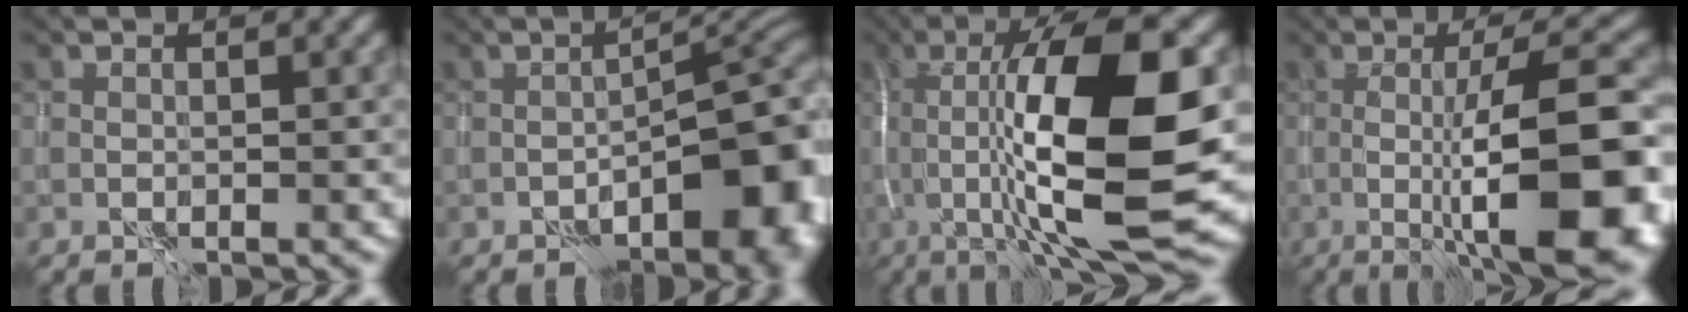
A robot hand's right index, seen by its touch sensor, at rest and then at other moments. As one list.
[{"total": 10.6, "force": [-4.2, 4.9, 8.5], "torque": [-0.074, 0.008, -0.063]}, {"total": 14.2, "force": [-0.5, 2.9, 13.9], "torque": [-0.218, 0.010, -0.009]}, {"total": 12.5, "force": [-1.6, 3.1, 12.0], "torque": [-0.165, -0.001, -0.026]}]